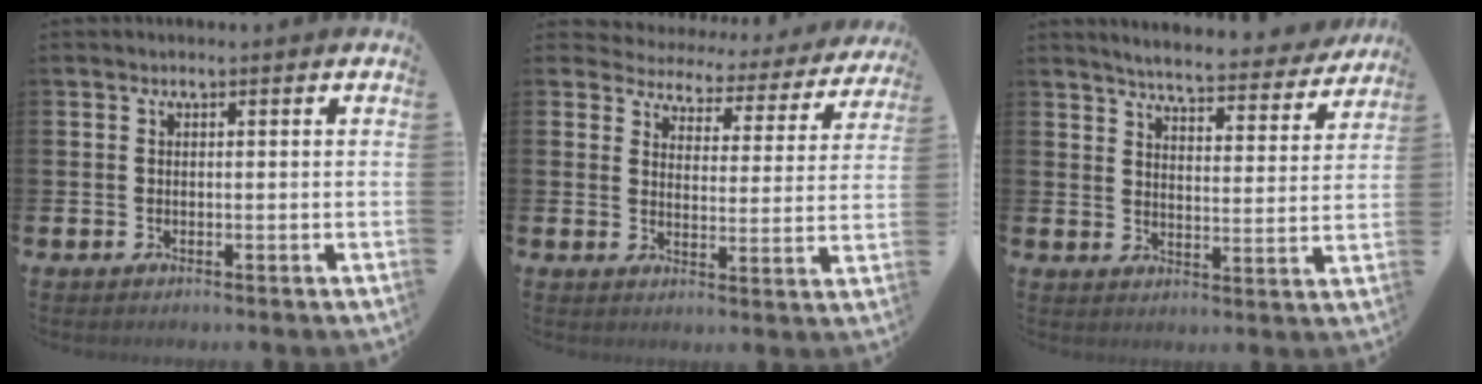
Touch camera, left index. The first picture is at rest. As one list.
[{"total": 3.5, "force": [3.1, 1.6, 0.2], "torque": [-0.023, -0.032, 0.044]}, {"total": 5.4, "force": [5.2, 0.5, 1.4], "torque": [-0.045, -0.035, 0.087]}]